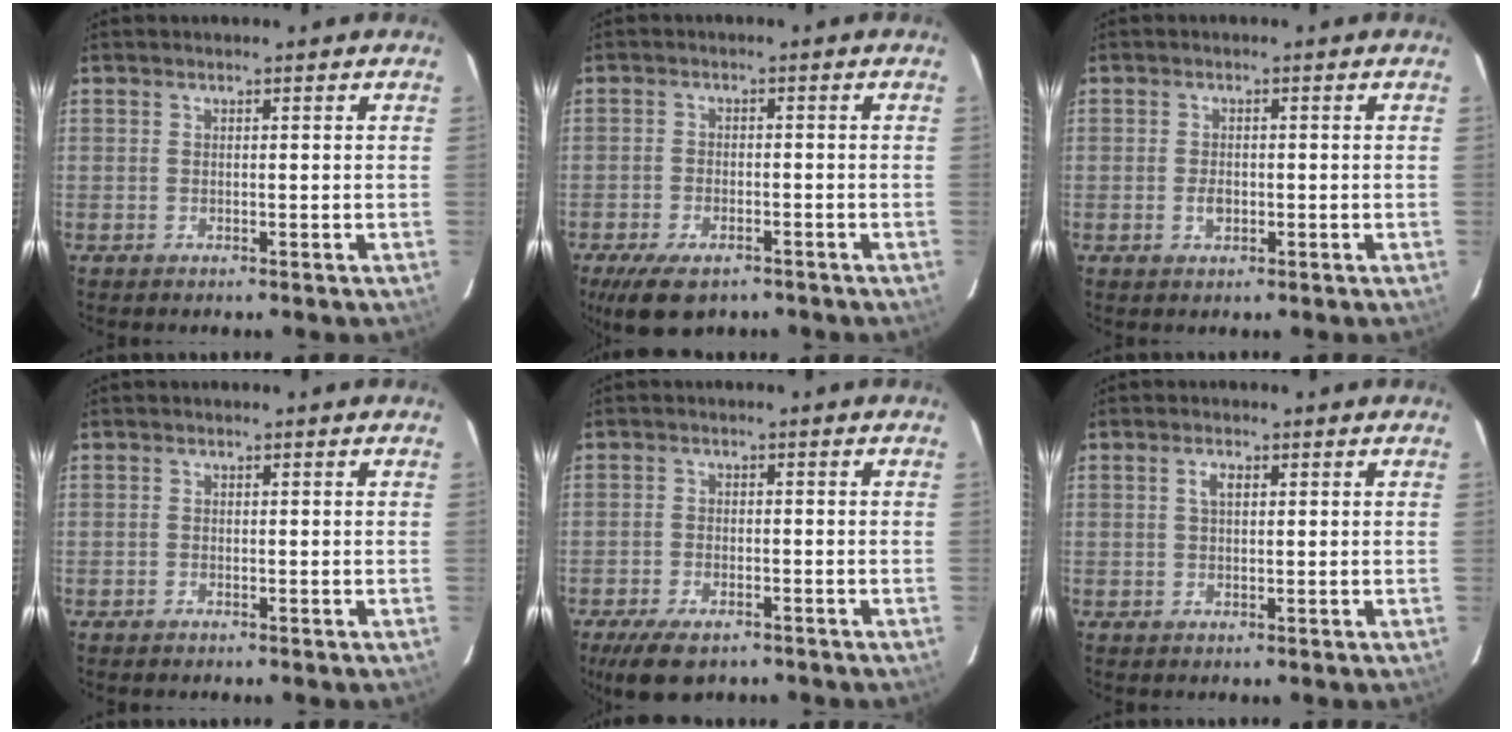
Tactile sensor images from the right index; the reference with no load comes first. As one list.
[{"total": 8.6, "force": [-5.9, 4.0, 4.8], "torque": [-0.113, -0.017, -0.097]}, {"total": 2.1, "force": [-0.6, 1.4, 1.5], "torque": [-0.026, 0.001, -0.011]}, {"total": 0.5, "force": [-0.5, 0.3, 0.0], "torque": [-0.001, 0.002, -0.010]}, {"total": 8.0, "force": [-5.7, 3.5, 4.4], "torque": [-0.108, -0.017, -0.096]}, {"total": 2.1, "force": [0.6, 1.0, 1.7], "torque": [-0.033, 0.005, 0.011]}]